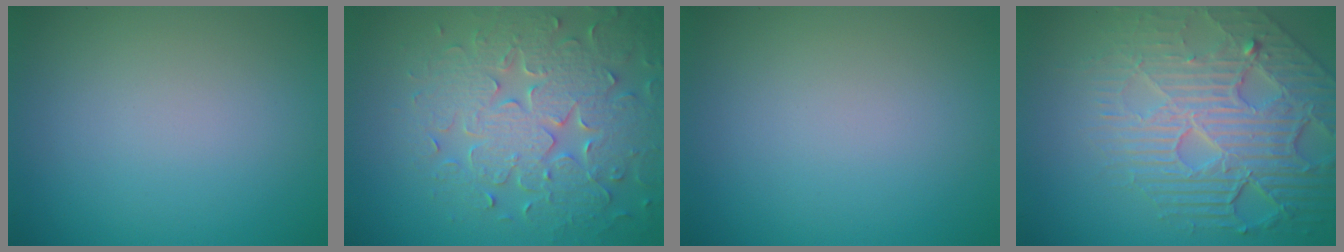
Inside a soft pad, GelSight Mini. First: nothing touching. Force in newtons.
{"total": 7.4, "press": 6.0, "slide": 4.3}
{"total": 0.0}
{"total": 8.0, "press": 5.9, "slide": 5.4}